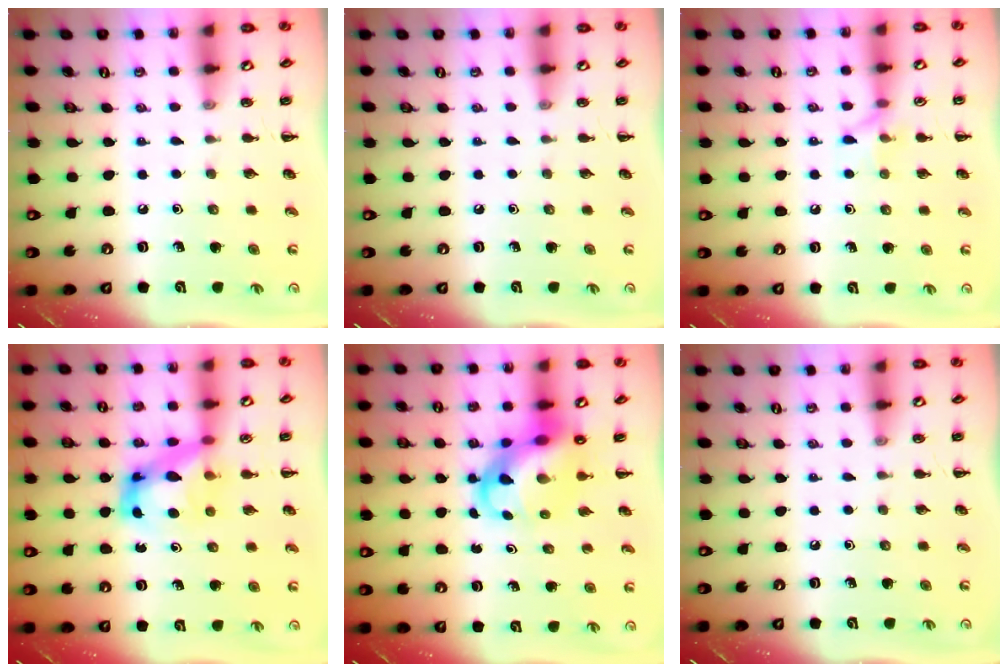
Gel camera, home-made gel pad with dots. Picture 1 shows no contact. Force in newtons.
{"total": 0.0}
{"total": 5.8, "press": 5.6, "slide": 1.6}
{"total": 7.1, "press": 7.0, "slide": 1.2}
{"total": 8.8, "press": 8.4, "slide": 2.7}
{"total": 0.0}